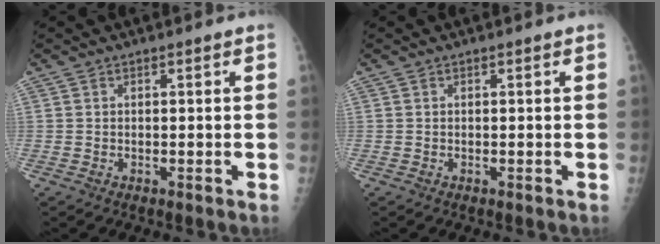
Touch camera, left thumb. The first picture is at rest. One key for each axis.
{"total": 0.0}